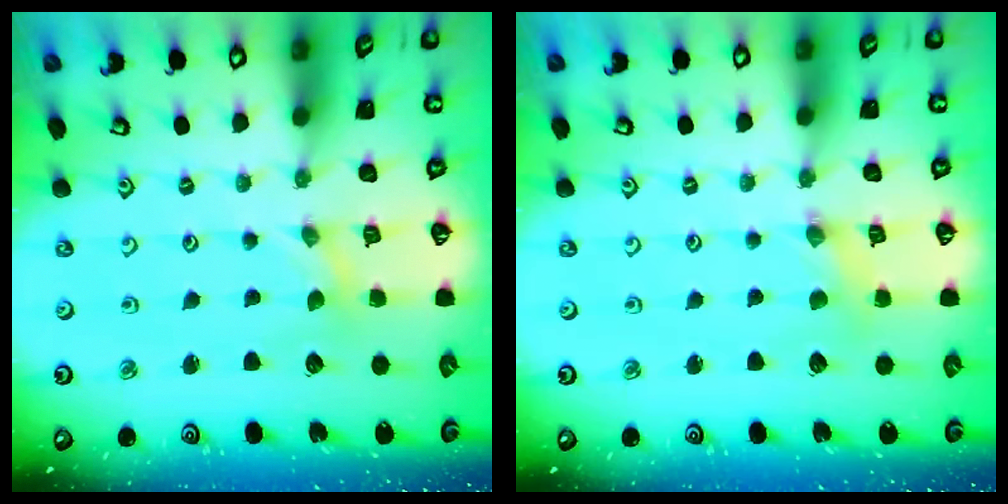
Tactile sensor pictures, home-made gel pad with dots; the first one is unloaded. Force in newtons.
{"total": 1.6, "press": 1.6, "slide": 0.2}